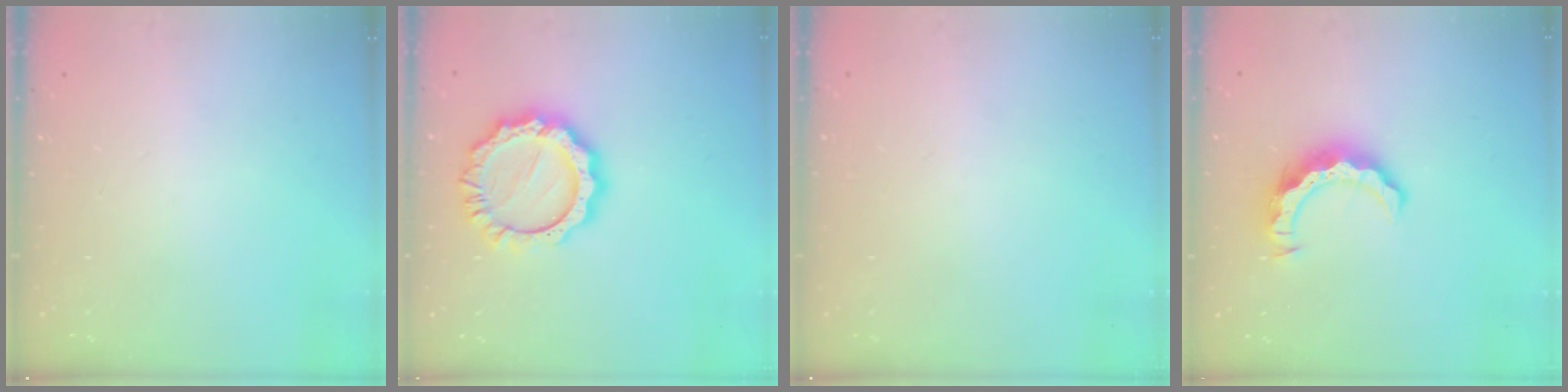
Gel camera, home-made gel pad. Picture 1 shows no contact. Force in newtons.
{"total": 13.2, "press": 13.1, "slide": 1.1}
{"total": 1.4, "press": 1.4, "slide": 0.1}
{"total": 8.9, "press": 8.9, "slide": 0.9}